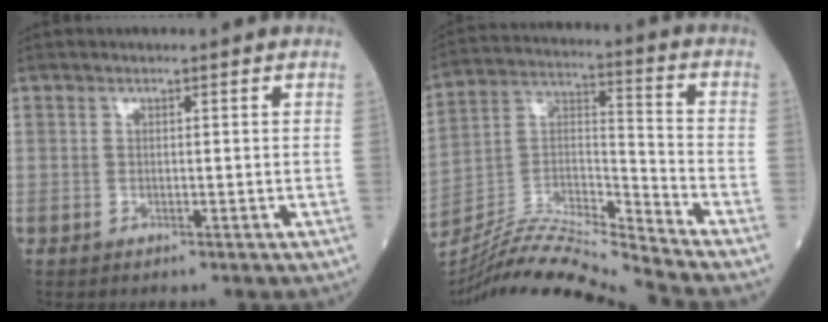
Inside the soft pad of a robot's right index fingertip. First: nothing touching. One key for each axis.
{"total": 17.1, "fx": -16.2, "fy": -1.9, "fz": 5.0, "tx": -0.089, "ty": 0.022, "tz": -0.297}